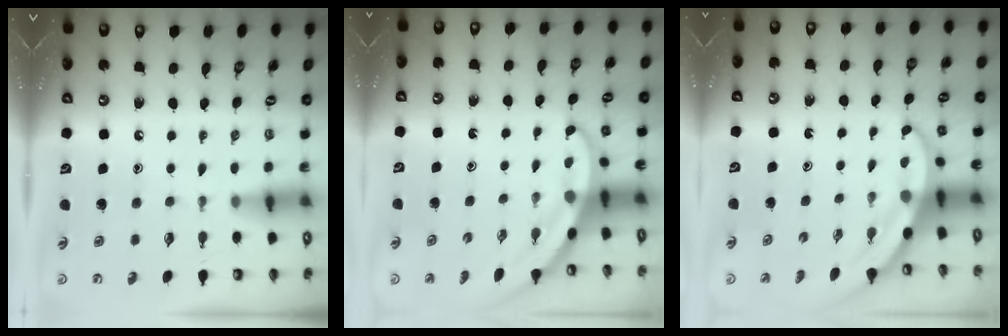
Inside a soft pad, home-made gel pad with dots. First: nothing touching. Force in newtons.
{"total": 3.2, "press": 3.2, "slide": 0.1}
{"total": 3.6, "press": 3.6, "slide": 0.2}